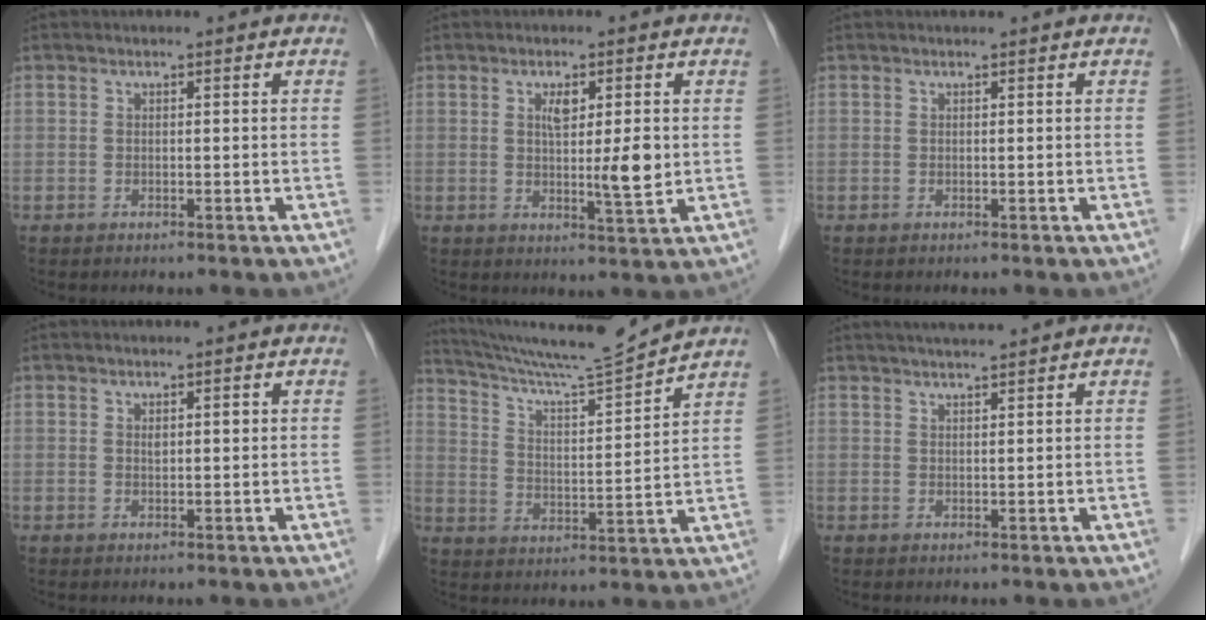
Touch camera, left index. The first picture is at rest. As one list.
[{"total": 5.8, "force": [0.7, 1.1, 5.6], "torque": [-0.087, -0.005, 0.011]}, {"total": 0.6, "force": [0.6, 0.0, 0.1], "torque": [-0.003, 0.009, 0.011]}, {"total": 1.1, "force": [0.4, 0.4, 1.0], "torque": [-0.019, 0.005, 0.007]}, {"total": 13.1, "force": [12.5, -2.0, 3.4], "torque": [-0.069, -0.020, 0.208]}, {"total": 4.0, "force": [3.6, -0.2, 1.7], "torque": [-0.025, 0.020, 0.060]}]